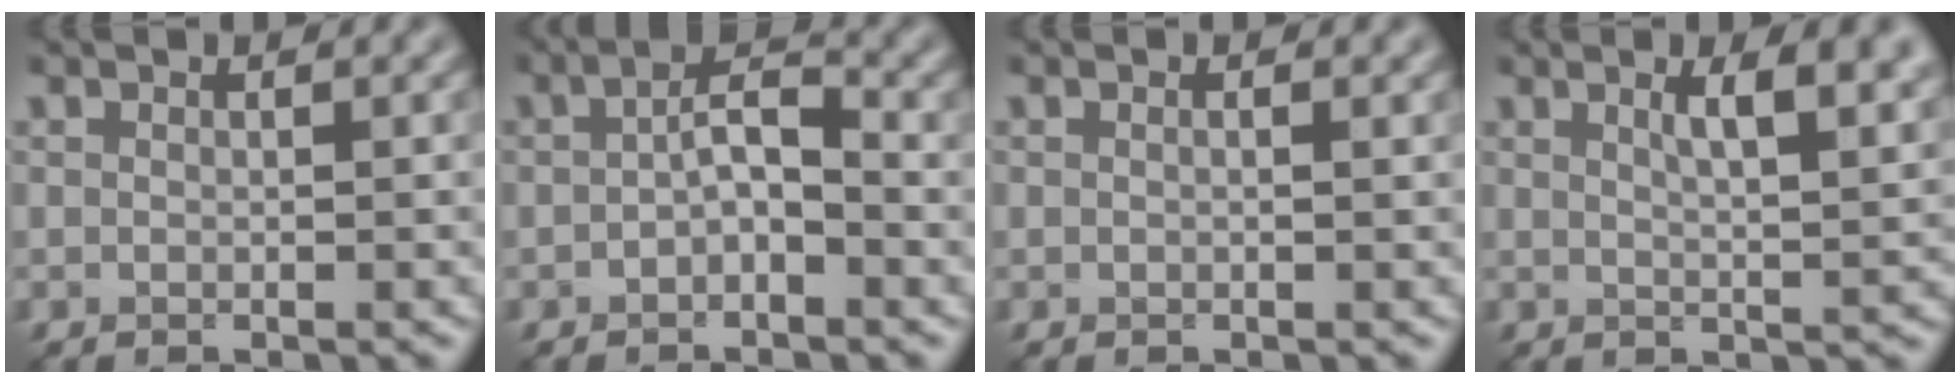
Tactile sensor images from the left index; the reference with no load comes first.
{"total": 2.7, "force": [-0.5, 1.1, 2.4], "torque": [-0.040, 0.009, -0.016]}
{"total": 0.5, "force": [0.2, 0.1, 0.5], "torque": [-0.008, 0.000, 0.000]}
{"total": 5.9, "force": [2.5, 2.0, 5.0], "torque": [-0.047, 0.008, 0.028]}